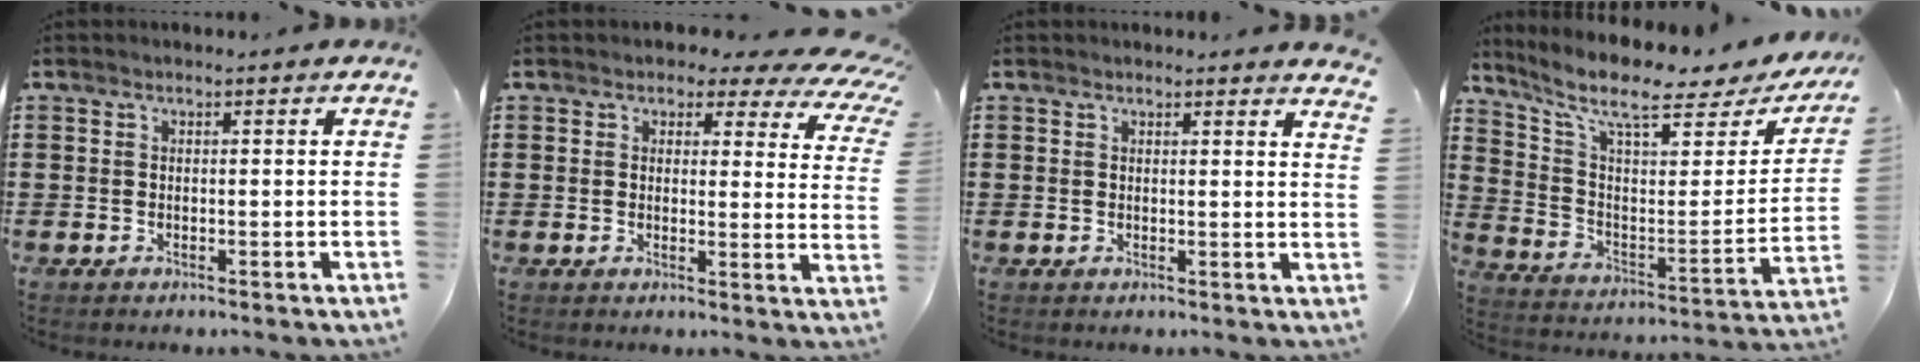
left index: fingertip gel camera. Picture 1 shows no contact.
{"total": 3.7, "force": [2.7, 2.0, 1.7], "torque": [-0.042, -0.011, 0.043]}
{"total": 1.6, "force": [1.6, 0.0, 0.3], "torque": [-0.001, -0.003, 0.030]}
{"total": 9.8, "force": [7.2, 2.4, 6.2], "torque": [-0.136, -0.048, 0.118]}